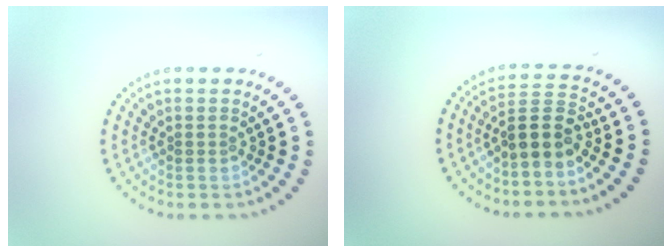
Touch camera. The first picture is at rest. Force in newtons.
{"total": 3.1, "press": 2.6, "slide": 1.7}